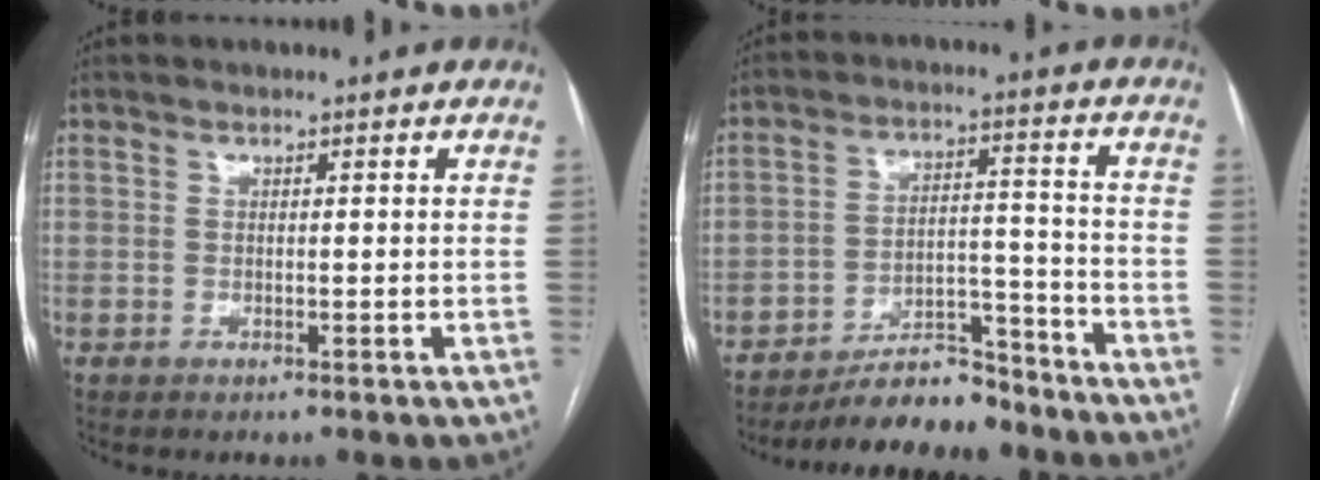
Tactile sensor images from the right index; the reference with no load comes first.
{"total": 9.6, "force": [-8.8, 2.5, 2.9], "torque": [-0.038, 0.026, -0.147]}